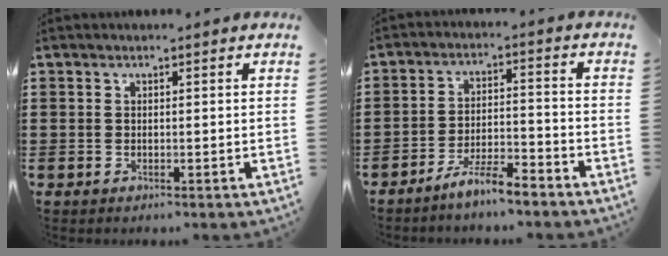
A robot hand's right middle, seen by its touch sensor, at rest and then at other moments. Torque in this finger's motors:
{"motor_torque": [2.14, 0.00, 0.26, 0.10]}